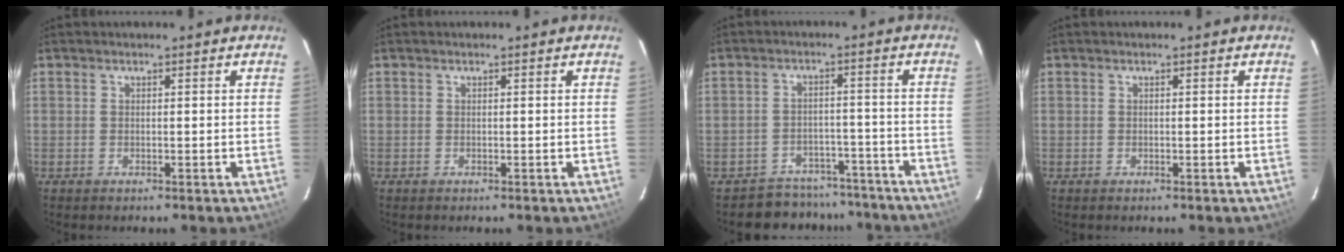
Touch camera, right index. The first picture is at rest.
{"total": 0.0}
{"total": 9.9, "force": [-8.4, 5.3, 0.7], "torque": [-0.020, 0.036, -0.104]}
{"total": 0.0}